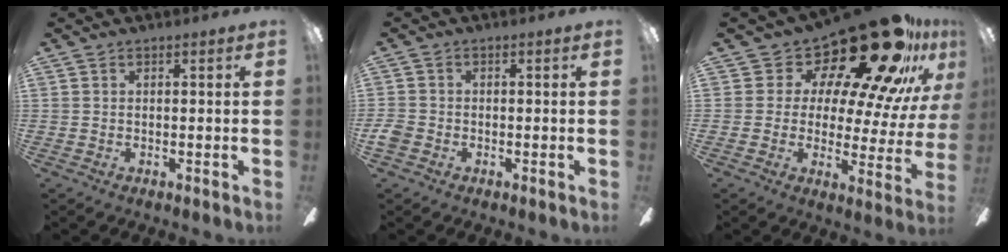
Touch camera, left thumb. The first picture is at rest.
{"total": 2.8, "force": [-1.2, 2.2, 1.3], "torque": [-0.025, 0.007, -0.024]}
{"total": 23.0, "force": [15.8, 9.1, 14.1], "torque": [-0.208, -0.120, 0.265]}